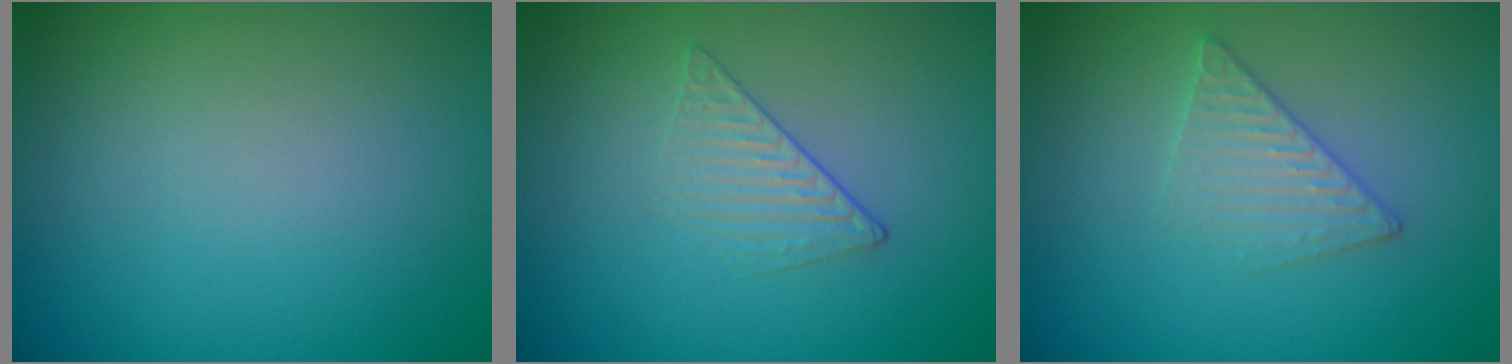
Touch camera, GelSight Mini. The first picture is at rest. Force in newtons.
{"total": 1.5, "press": 0.7, "slide": 1.3}
{"total": 2.4, "press": 2.3, "slide": 0.2}